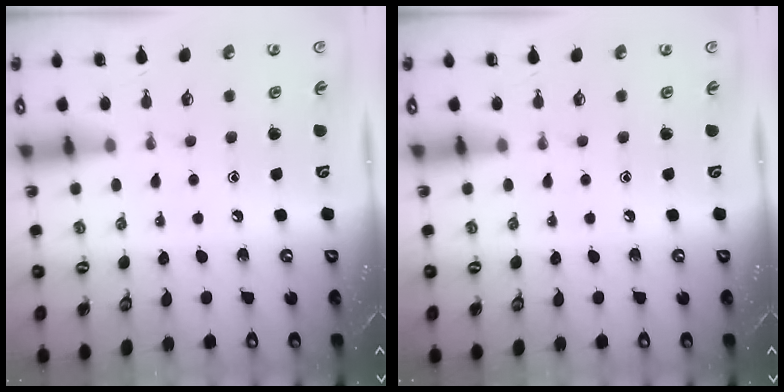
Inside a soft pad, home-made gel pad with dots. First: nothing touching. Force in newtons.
{"total": 0.0}